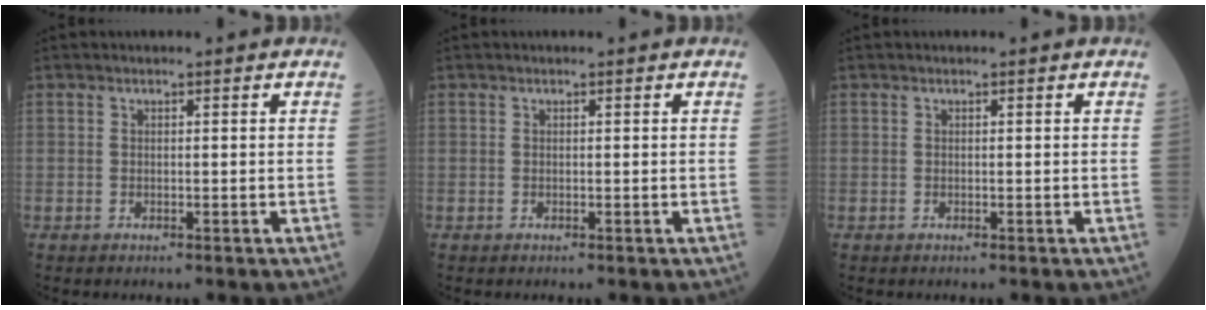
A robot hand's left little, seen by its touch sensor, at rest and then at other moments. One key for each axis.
{"total": 0.0}
{"total": 0.0}